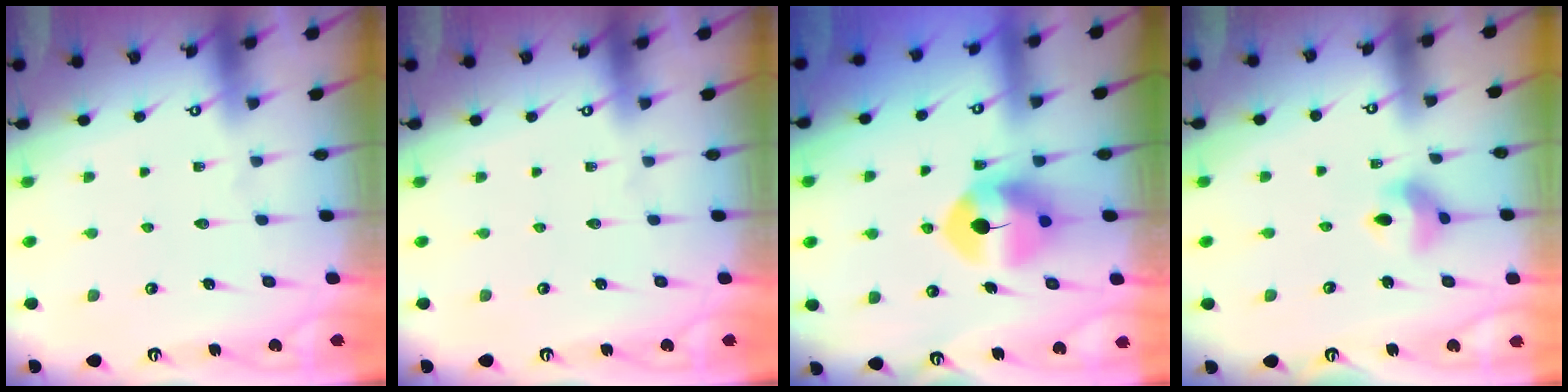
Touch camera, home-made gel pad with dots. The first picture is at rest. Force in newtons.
{"total": 0.0}
{"total": 8.7, "press": 8.6, "slide": 1.3}
{"total": 8.0, "press": 7.9, "slide": 1.1}